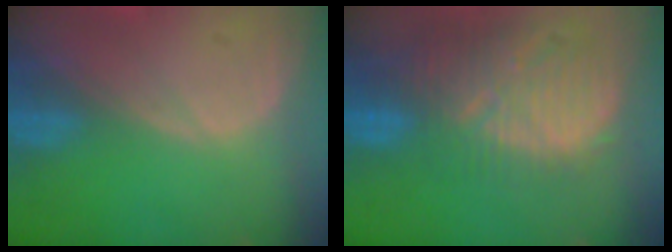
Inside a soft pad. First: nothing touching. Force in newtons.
{"total": 12.2, "press": 11.3, "slide": 4.5}